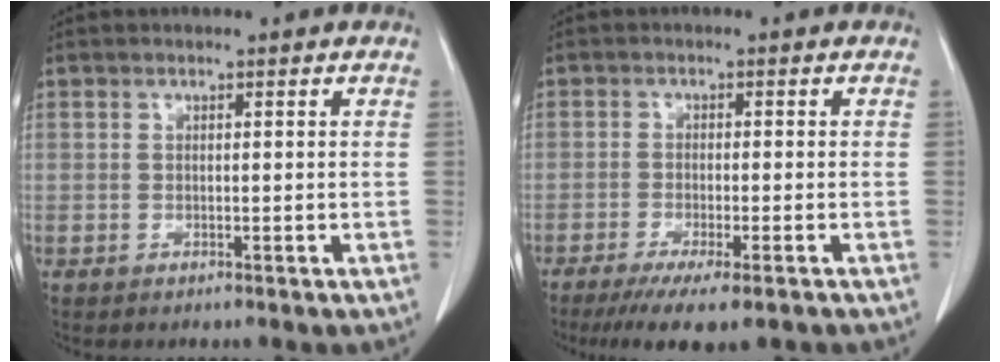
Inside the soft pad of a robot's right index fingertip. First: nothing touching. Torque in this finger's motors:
{"motor_torque": [0.41, -0.47, 0.18, 0.06]}